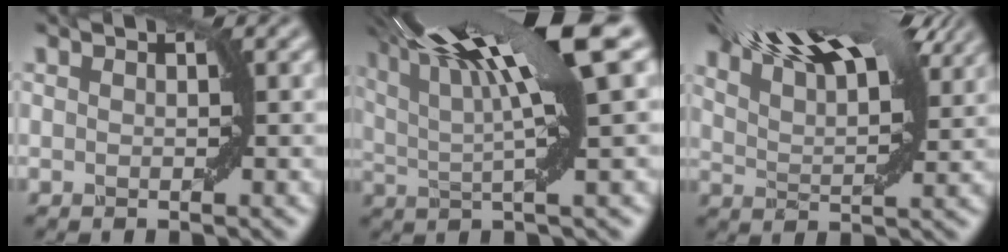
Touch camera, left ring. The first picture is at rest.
{"total": 13.6, "force": [6.0, 2.5, 11.9], "torque": [-0.177, 0.023, 0.096]}
{"total": 13.4, "force": [9.3, 3.9, 8.8], "torque": [-0.138, 0.051, 0.116]}